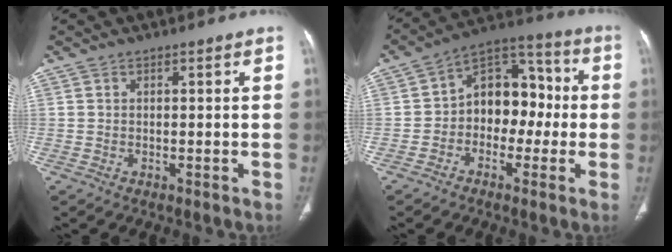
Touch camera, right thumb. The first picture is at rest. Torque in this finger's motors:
{"motor_torque": [-0.05, 0.28, -0.08, 0.31, 0.05]}